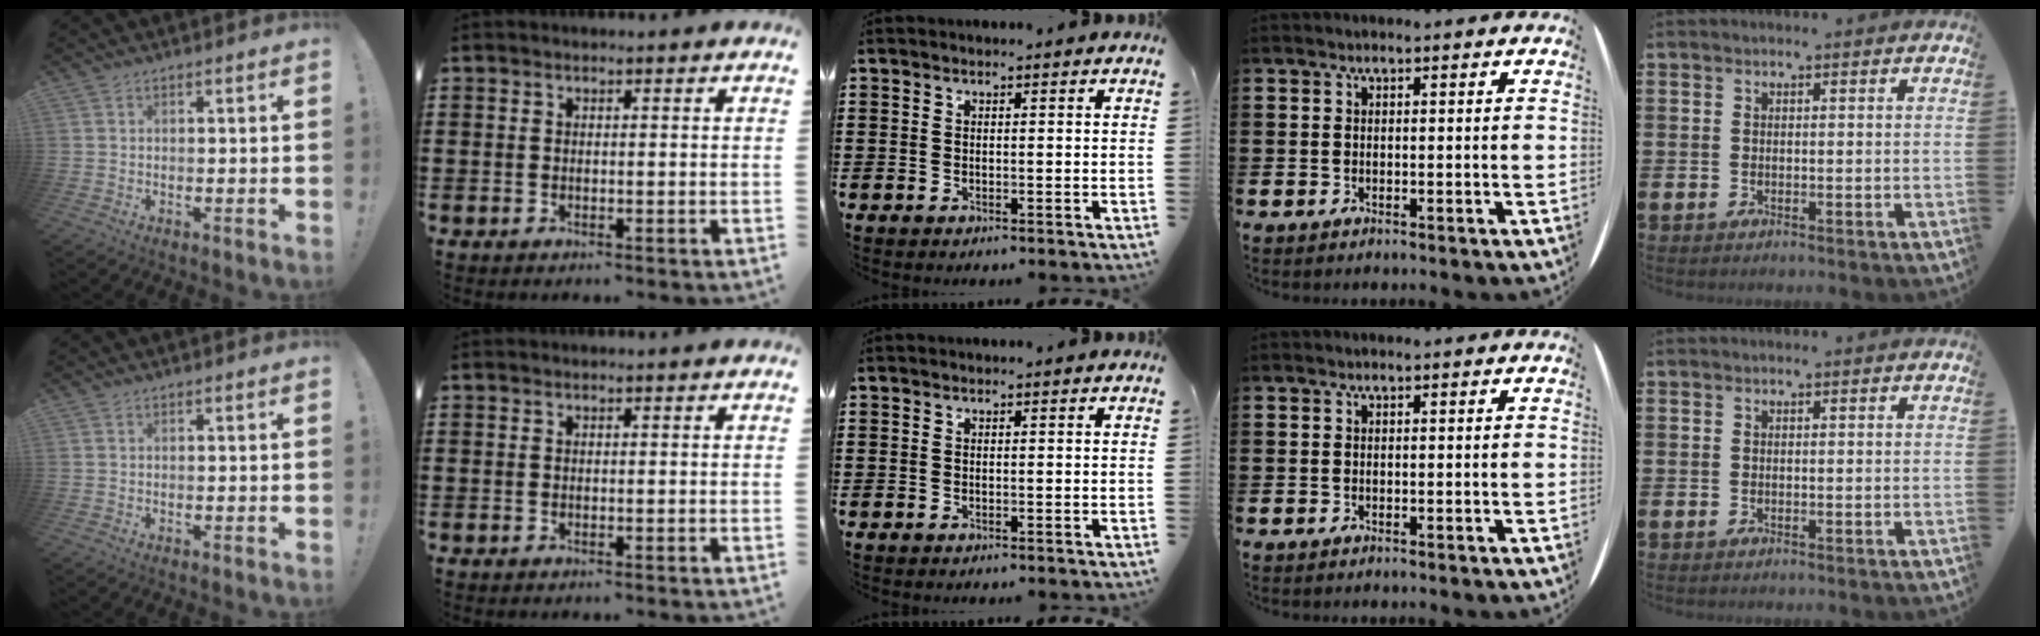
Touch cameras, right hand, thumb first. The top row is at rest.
{}